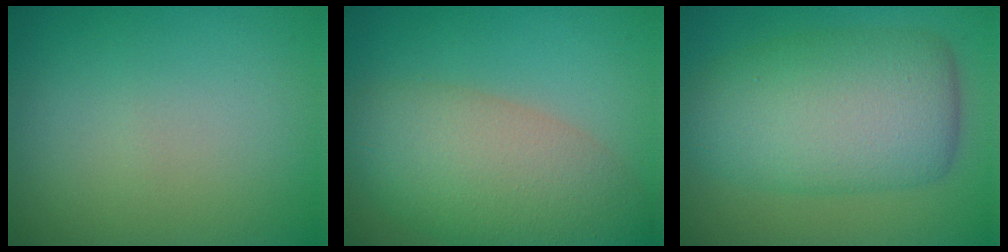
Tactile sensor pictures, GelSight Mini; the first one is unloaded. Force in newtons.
{"total": 7.7, "press": 7.7, "slide": 0.4}
{"total": 9.2, "press": 9.2, "slide": 0.1}